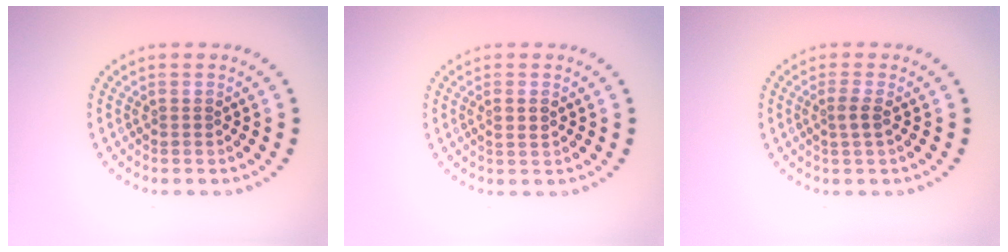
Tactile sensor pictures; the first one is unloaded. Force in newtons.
{"total": 1.2, "press": 1.1, "slide": 0.4}
{"total": 1.2, "press": 1.0, "slide": 0.8}